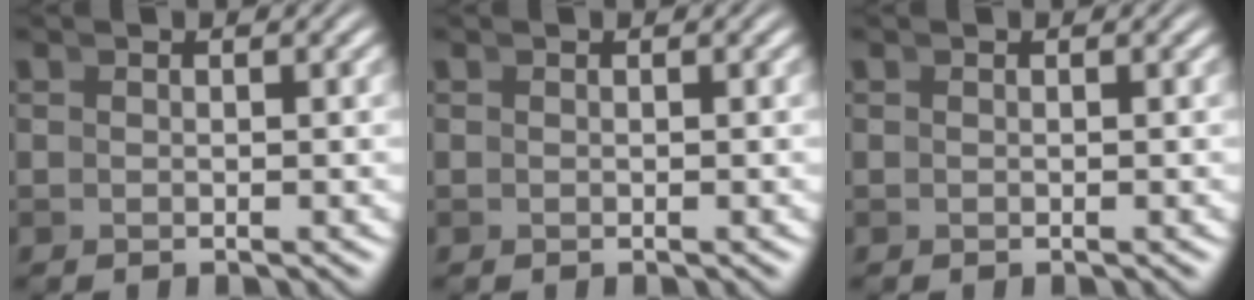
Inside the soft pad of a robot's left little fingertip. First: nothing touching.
{"total": 0.0}
{"total": 0.0}